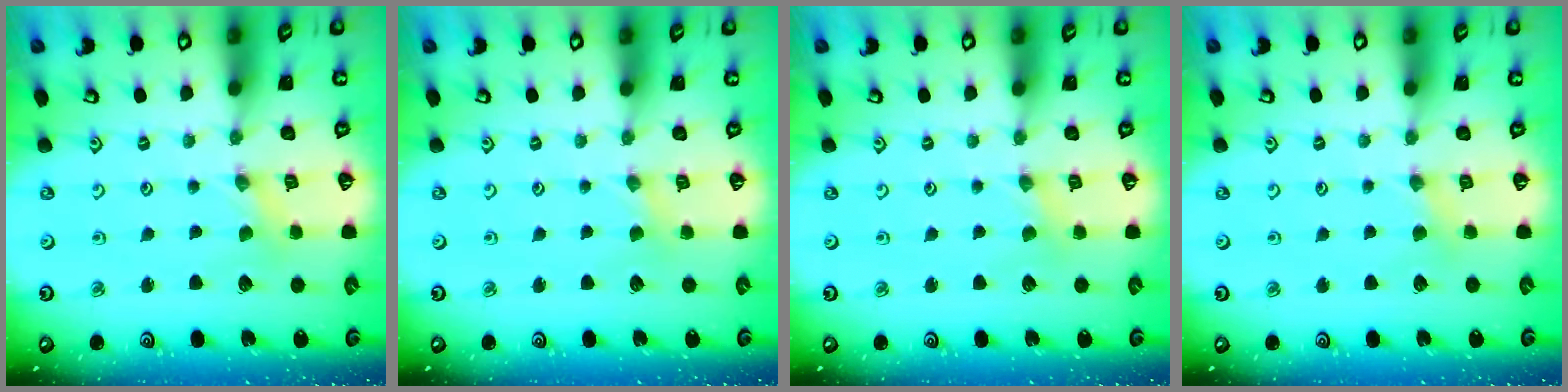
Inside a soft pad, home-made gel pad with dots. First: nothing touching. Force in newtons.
{"total": 1.6, "press": 1.5, "slide": 0.3}
{"total": 1.5, "press": 1.5, "slide": 0.4}
{"total": 2.6, "press": 2.6, "slide": 0.4}